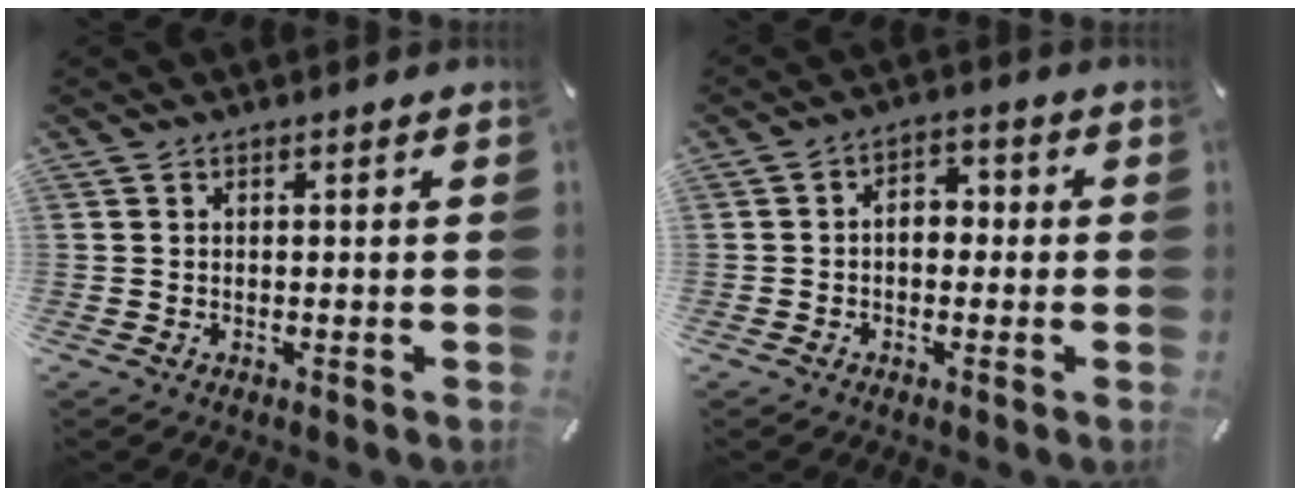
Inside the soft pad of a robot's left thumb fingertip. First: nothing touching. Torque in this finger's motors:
{"motor_torque": [0.55, 1.13, 0.10, -0.47, 0.20]}